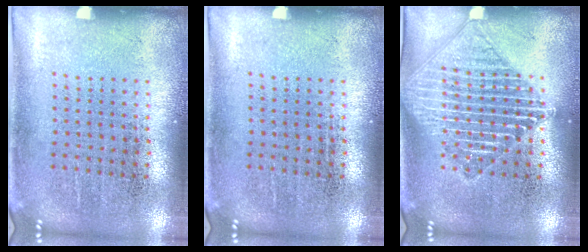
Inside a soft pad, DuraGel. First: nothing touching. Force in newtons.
{"total": 0.0}
{"total": 2.1, "press": 2.1, "slide": 0.3}